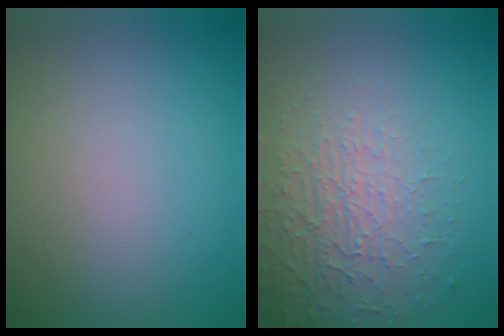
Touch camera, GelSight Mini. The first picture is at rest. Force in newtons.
{"total": 3.7, "press": 3.5, "slide": 1.4}